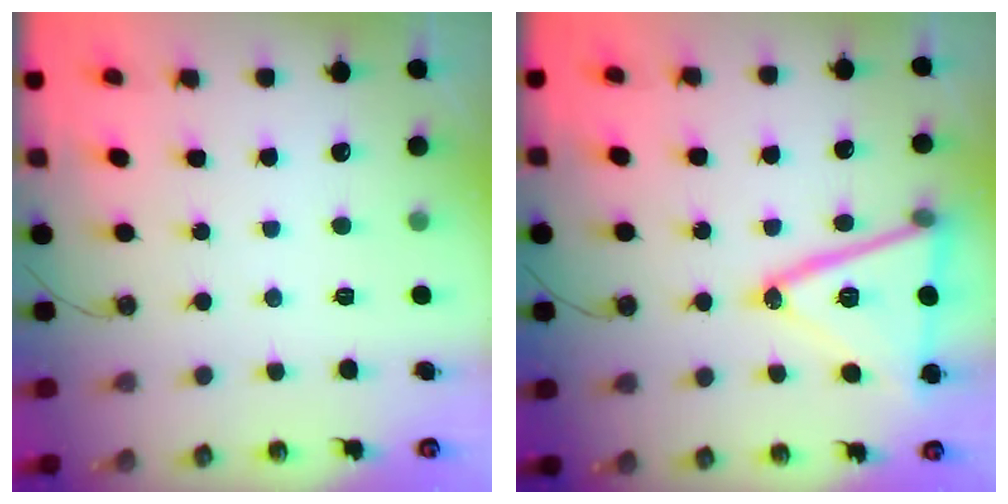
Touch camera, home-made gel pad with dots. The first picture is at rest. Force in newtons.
{"total": 20.3, "press": 20.1, "slide": 3.4}